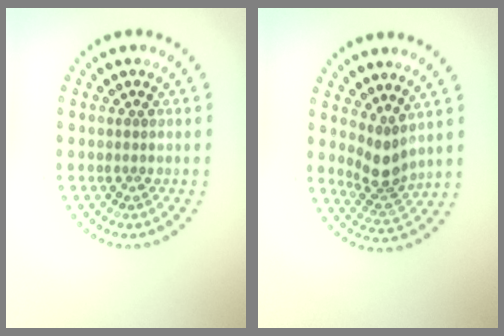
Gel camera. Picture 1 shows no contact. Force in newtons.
{"total": 2.9, "press": 2.1, "slide": 2.0}